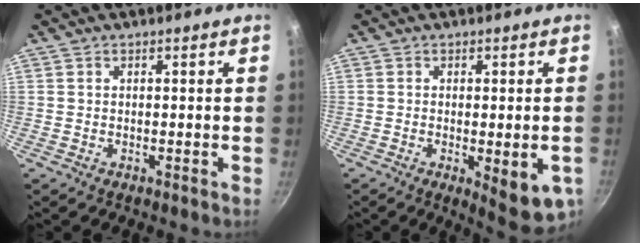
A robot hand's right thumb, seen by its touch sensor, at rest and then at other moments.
{"total": 9.5, "force": [-2.6, 2.9, 8.7], "torque": [-0.097, -0.008, -0.025]}